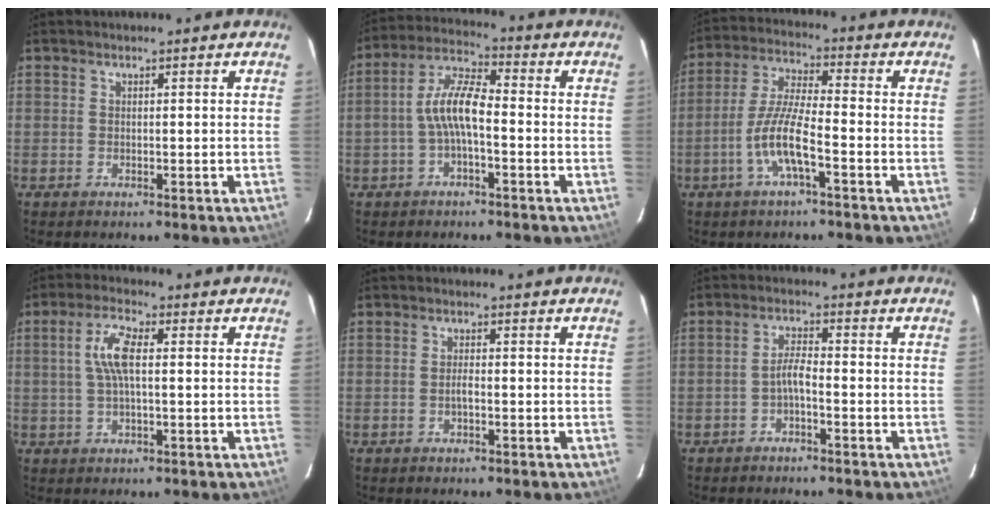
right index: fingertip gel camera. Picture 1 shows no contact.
{"total": 7.6, "force": [-1.9, 2.4, 7.0], "torque": [-0.151, 0.019, -0.038]}
{"total": 8.7, "force": [-3.9, 1.2, 7.7], "torque": [-0.164, 0.001, -0.075]}
{"total": 6.2, "force": [0.7, 2.0, 5.8], "torque": [-0.117, 0.011, 0.016]}
{"total": 1.3, "force": [-0.6, 0.3, 1.1], "torque": [-0.021, 0.001, -0.012]}
{"total": 2.8, "force": [-1.7, 0.4, 2.2], "torque": [-0.049, 0.009, -0.033]}